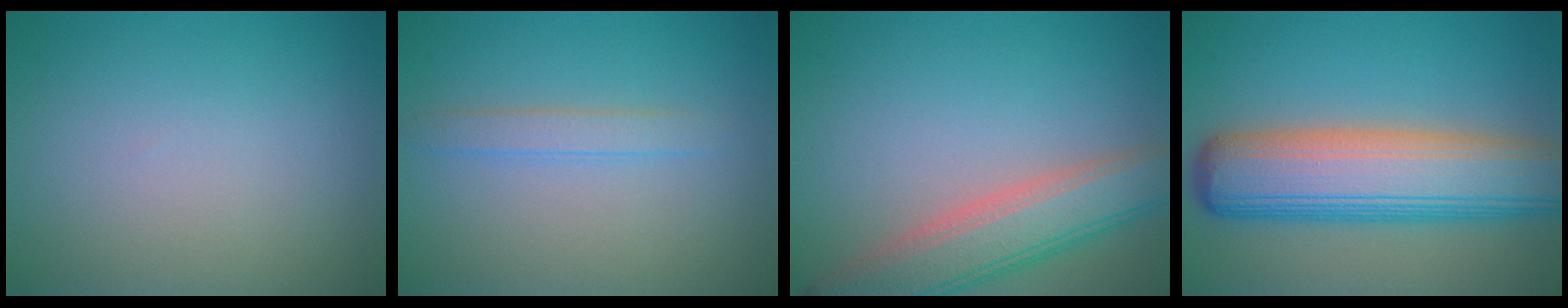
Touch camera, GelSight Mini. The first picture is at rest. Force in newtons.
{"total": 1.8, "press": 1.8, "slide": 0.0}
{"total": 6.2, "press": 6.1, "slide": 0.5}
{"total": 10.5, "press": 10.5, "slide": 0.5}